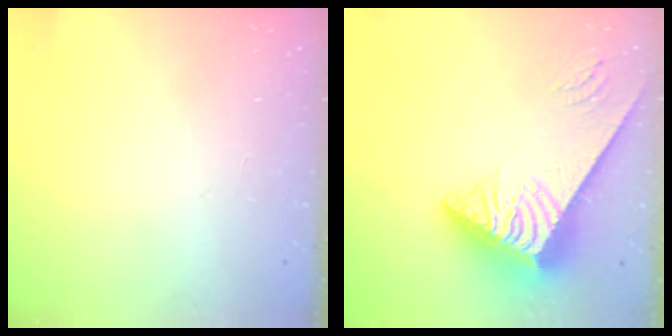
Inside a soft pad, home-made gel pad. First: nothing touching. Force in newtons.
{"total": 7.3, "press": 7.3, "slide": 0.9}